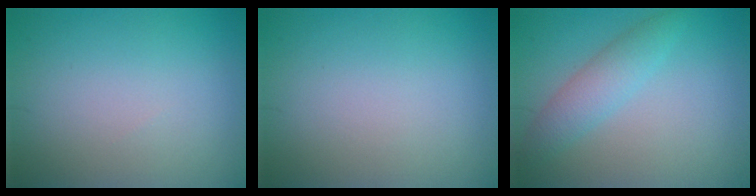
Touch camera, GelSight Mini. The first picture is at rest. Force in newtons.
{"total": 0.0}
{"total": 2.9, "press": 2.9, "slide": 0.1}